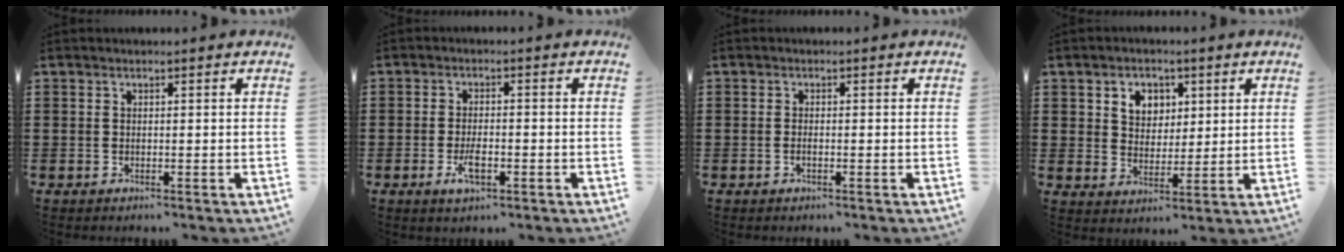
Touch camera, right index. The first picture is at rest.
{"total": 3.5, "force": [-1.4, 1.3, 3.0], "torque": [-0.064, -0.002, -0.027]}
{"total": 0.8, "force": [-0.3, 0.1, 0.7], "torque": [-0.014, -0.006, -0.005]}
{"total": 4.2, "force": [1.8, 3.6, 1.4], "torque": [-0.036, 0.010, 0.030]}